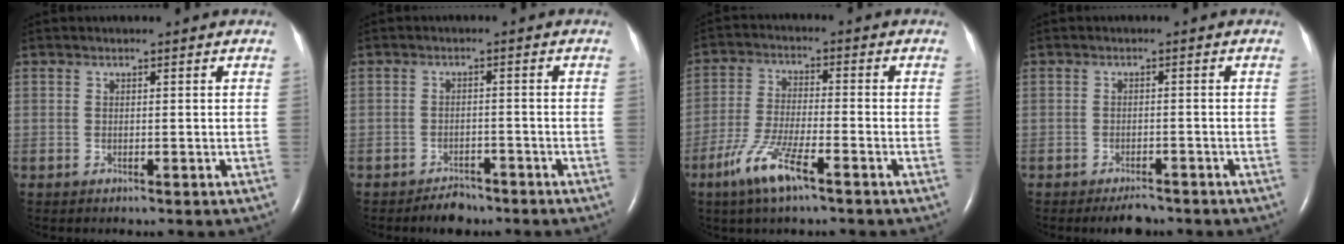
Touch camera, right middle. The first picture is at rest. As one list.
[{"total": 3.3, "force": [-2.8, 1.4, 1.0], "torque": [-0.021, 0.001, -0.041]}, {"total": 8.4, "force": [-5.1, 1.2, 6.6], "torque": [-0.142, -0.013, -0.096]}, {"total": 3.1, "force": [-2.6, 1.0, 1.3], "torque": [-0.026, -0.003, -0.038]}]